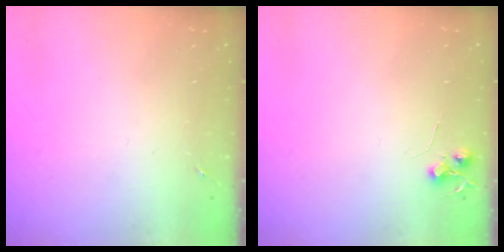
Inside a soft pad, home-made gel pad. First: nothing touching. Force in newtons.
{"total": 6.0, "press": 6.0, "slide": 0.5}